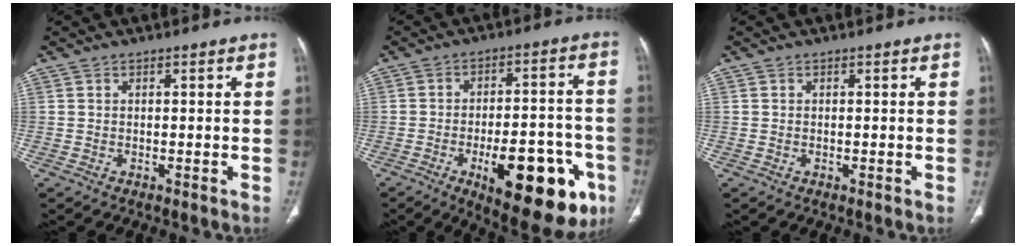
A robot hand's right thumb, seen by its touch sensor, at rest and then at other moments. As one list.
[{"total": 21.8, "force": [-8.9, 8.9, 17.8], "torque": [-0.188, 0.035, -0.109]}, {"total": 0.0}]